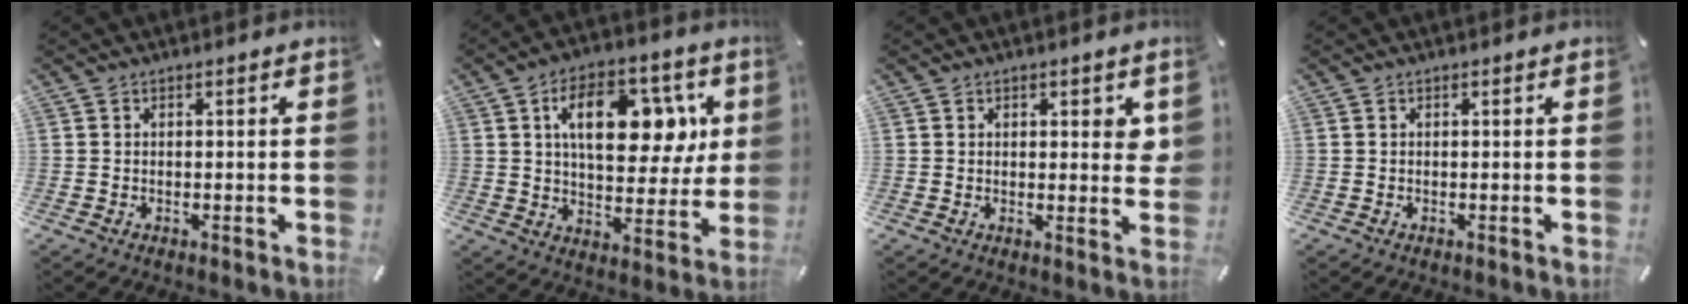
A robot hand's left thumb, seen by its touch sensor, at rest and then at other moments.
{"total": 17.6, "force": [5.5, 10.3, 13.1], "torque": [-0.194, 0.002, 0.091]}
{"total": 3.0, "force": [1.3, 1.7, 2.2], "torque": [-0.019, -0.005, 0.017]}
{"total": 0.0}